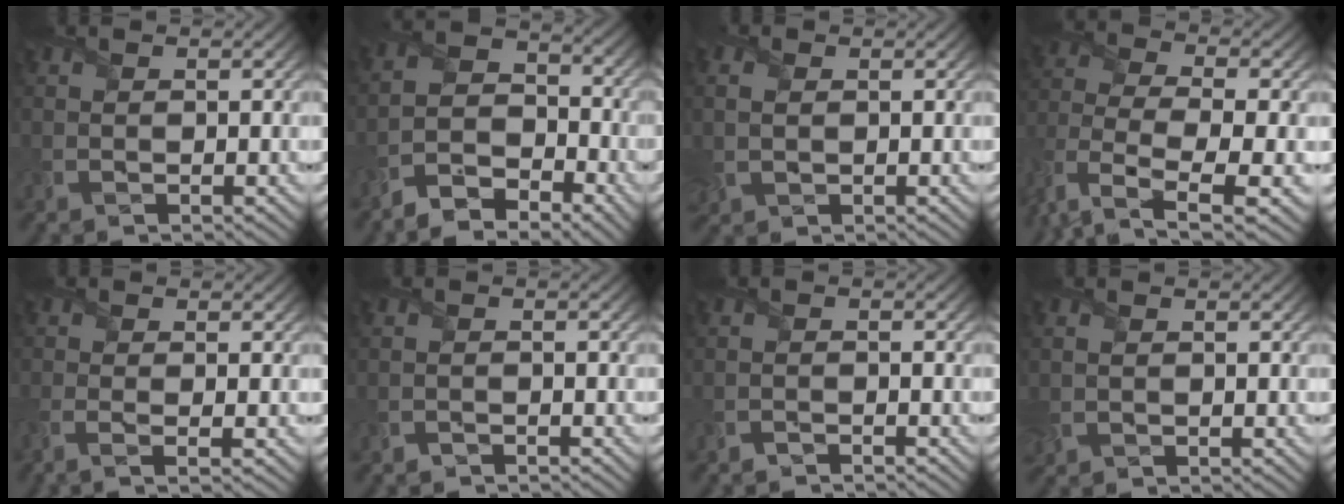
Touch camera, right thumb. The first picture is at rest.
{"total": 7.0, "force": [-5.4, 3.2, 3.2], "torque": [-0.061, -0.001, -0.117]}
{"total": 2.8, "force": [0.4, 2.2, 1.8], "torque": [-0.059, 0.004, 0.012]}
{"total": 9.2, "force": [-4.7, 4.5, 6.4], "torque": [-0.166, -0.022, -0.094]}
{"total": 2.4, "force": [-1.1, 0.2, 2.2], "torque": [-0.059, 0.000, -0.028]}
{"total": 1.2, "force": [-1.1, -0.1, -0.3], "torque": [0.008, 0.001, -0.024]}
{"total": 1.4, "force": [-1.3, -0.4, -0.3], "torque": [0.004, 0.002, -0.031]}
{"total": 1.5, "force": [-0.1, 1.2, 0.9], "torque": [-0.030, 0.000, 0.001]}